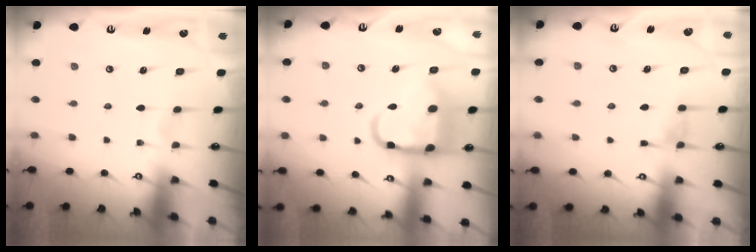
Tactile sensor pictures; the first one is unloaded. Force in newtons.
{"total": 15.1, "press": 15.0, "slide": 1.8}
{"total": 5.6, "press": 5.6, "slide": 0.3}